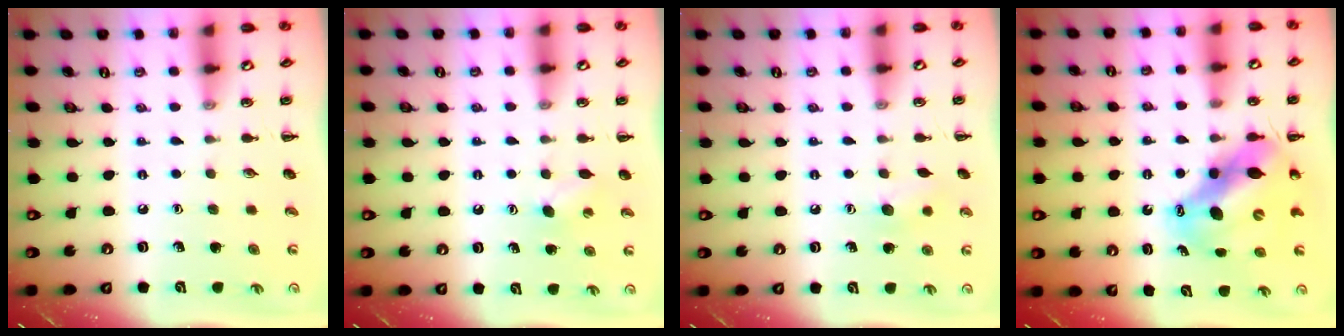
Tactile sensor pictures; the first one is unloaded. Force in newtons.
{"total": 4.0, "press": 3.9, "slide": 0.8}
{"total": 6.9, "press": 6.7, "slide": 1.7}
{"total": 13.1, "press": 12.7, "slide": 3.3}